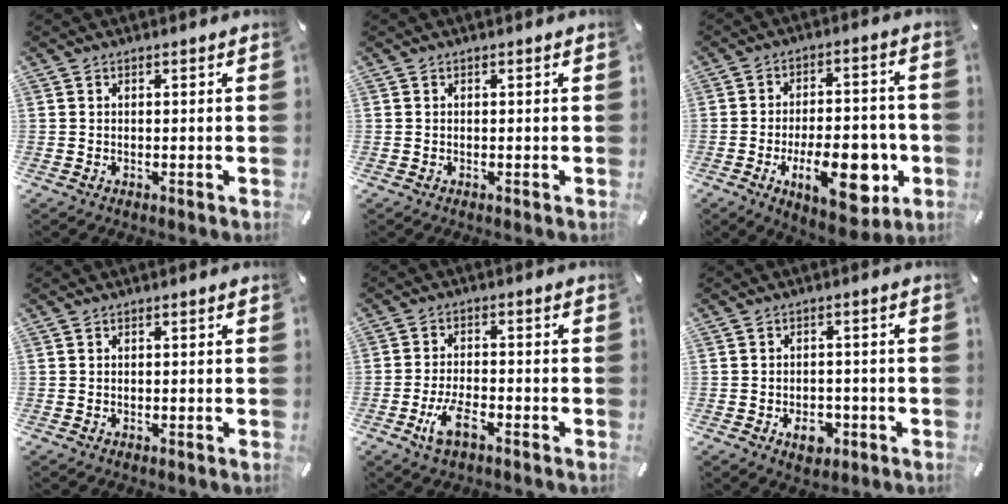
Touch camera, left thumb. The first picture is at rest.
{"total": 0.0}
{"total": 17.5, "force": [-5.3, 8.2, 14.5], "torque": [-0.193, 0.010, -0.072]}
{"total": 0.0}
{"total": 7.2, "force": [-3.6, 3.2, 5.3], "torque": [-0.114, 0.009, -0.068]}
{"total": 5.9, "force": [-2.4, 4.0, 3.6], "torque": [-0.052, 0.010, -0.039]}